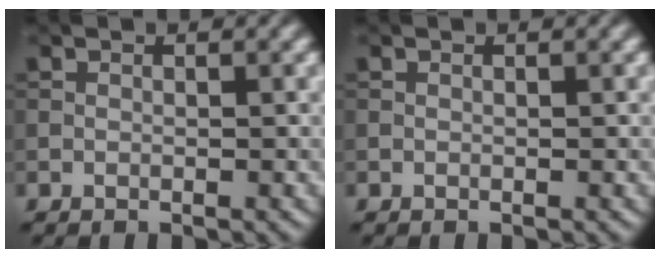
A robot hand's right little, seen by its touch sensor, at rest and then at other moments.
{"total": 0.0}